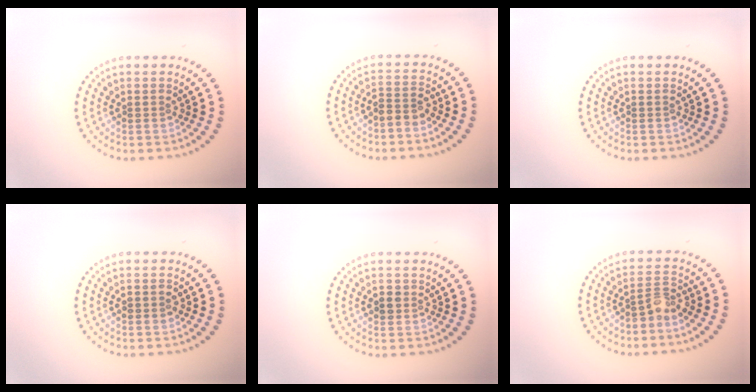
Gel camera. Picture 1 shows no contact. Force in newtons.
{"total": 2.0, "press": 1.6, "slide": 1.2}
{"total": 0.0}
{"total": 0.9, "press": 0.9, "slide": 0.3}
{"total": 1.1, "press": 1.0, "slide": 0.3}
{"total": 2.1, "press": 1.6, "slide": 1.4}